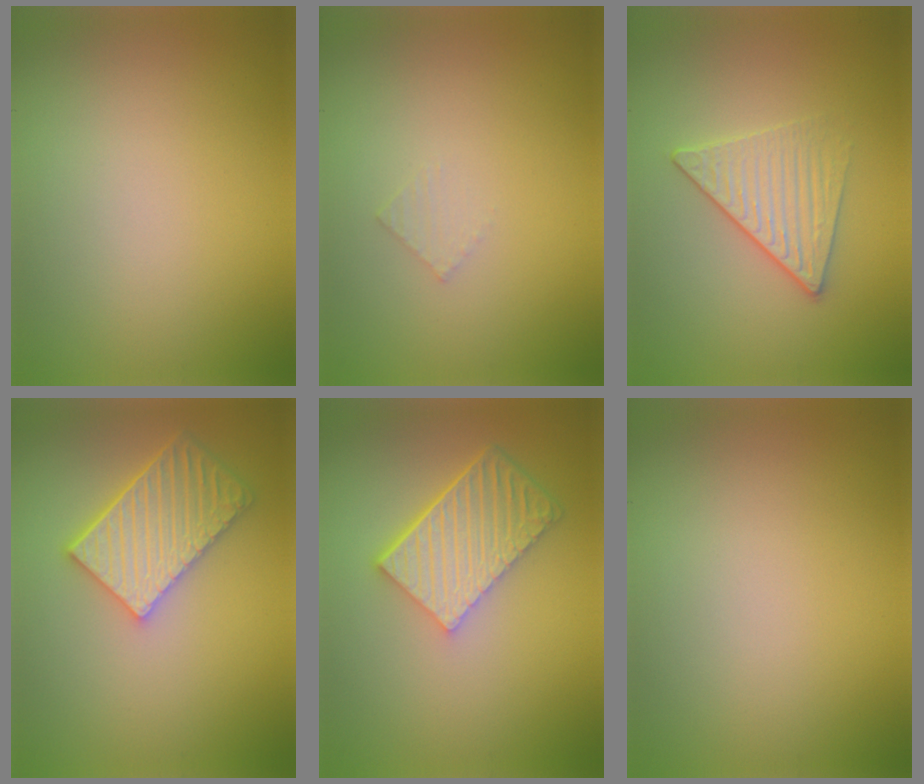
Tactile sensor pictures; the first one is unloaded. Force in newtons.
{"total": 0.8, "press": 0.8, "slide": 0.1}
{"total": 3.2, "press": 3.0, "slide": 1.2}
{"total": 5.5, "press": 4.6, "slide": 3.0}
{"total": 6.5, "press": 4.6, "slide": 4.6}
{"total": 0.0}